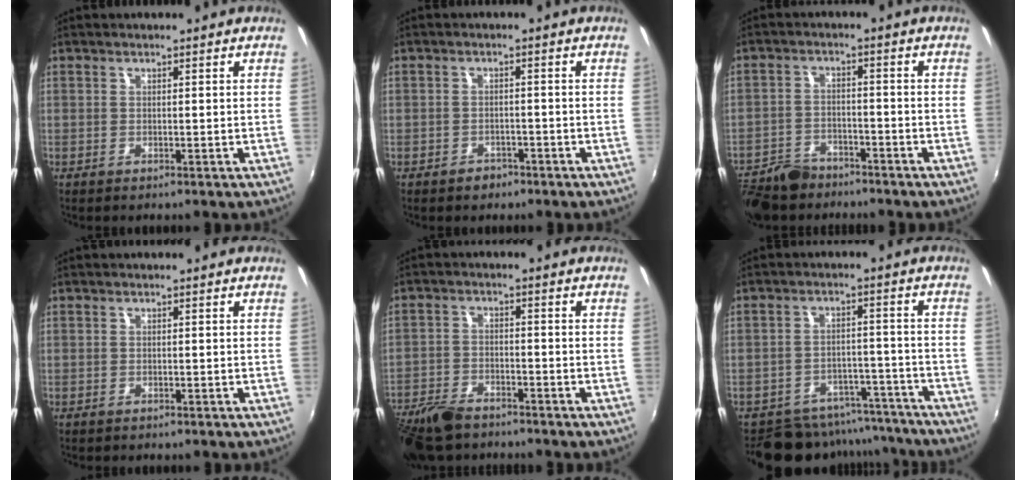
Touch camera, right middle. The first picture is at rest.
{"total": 2.8, "force": [-2.0, 2.0, 0.4], "torque": [-0.015, 0.001, -0.027]}
{"total": 10.2, "force": [-8.2, 4.9, 3.4], "torque": [-0.100, -0.003, -0.143]}
{"total": 0.6, "force": [-0.4, 0.4, 0.0], "torque": [-0.001, -0.003, -0.007]}
{"total": 10.1, "force": [-8.1, 4.3, 4.2], "torque": [-0.114, -0.010, -0.151]}
{"total": 13.3, "force": [-12.0, 5.3, 2.1], "torque": [-0.042, 0.034, -0.152]}